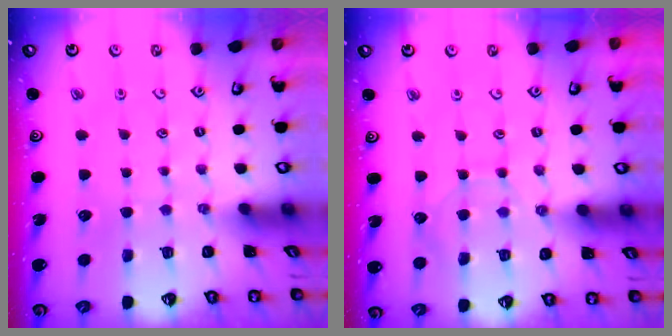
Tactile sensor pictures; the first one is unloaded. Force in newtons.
{"total": 7.0, "press": 6.9, "slide": 0.7}